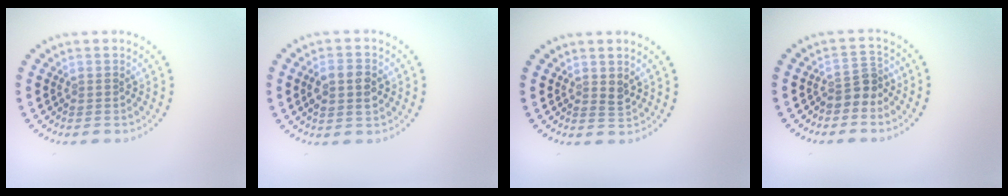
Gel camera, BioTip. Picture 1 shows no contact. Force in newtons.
{"total": 2.9, "press": 2.9, "slide": 0.2}
{"total": 1.0, "press": 0.9, "slide": 0.3}
{"total": 2.2, "press": 1.7, "slide": 1.4}